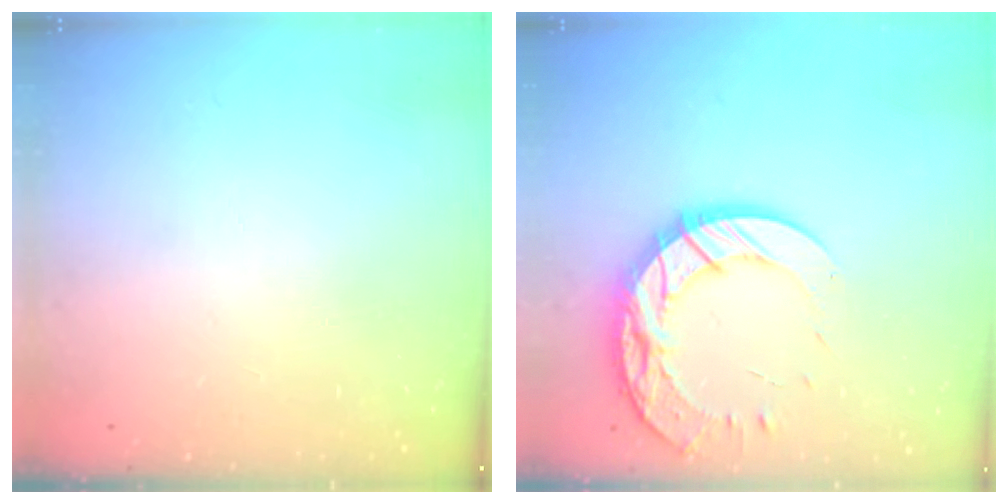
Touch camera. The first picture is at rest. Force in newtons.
{"total": 16.1, "press": 16.0, "slide": 1.2}